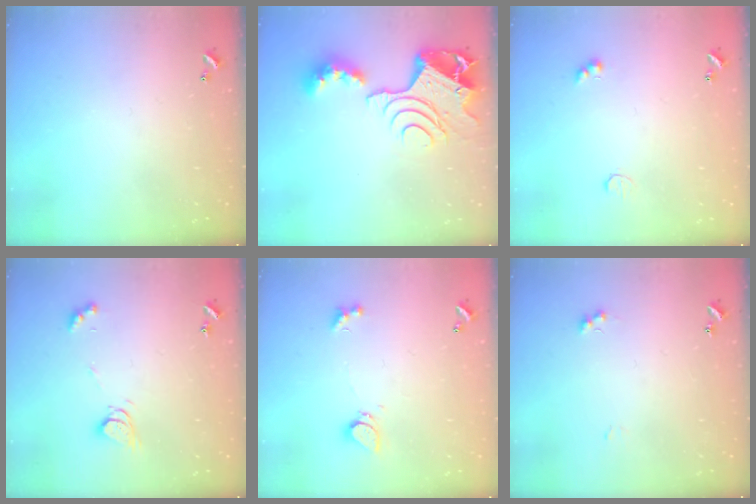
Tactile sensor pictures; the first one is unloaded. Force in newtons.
{"total": 11.7, "press": 11.6, "slide": 1.3}
{"total": 2.5, "press": 2.4, "slide": 0.7}
{"total": 5.2, "press": 5.2, "slide": 0.1}
{"total": 2.1, "press": 2.0, "slide": 0.6}
{"total": 3.9, "press": 3.9, "slide": 0.7}